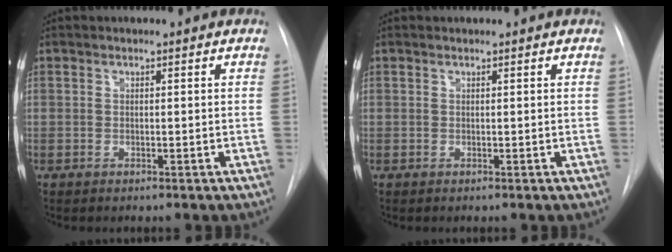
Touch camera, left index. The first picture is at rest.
{"total": 0.9, "force": [0.9, 0.0, 0.1], "torque": [-0.006, 0.012, 0.015]}